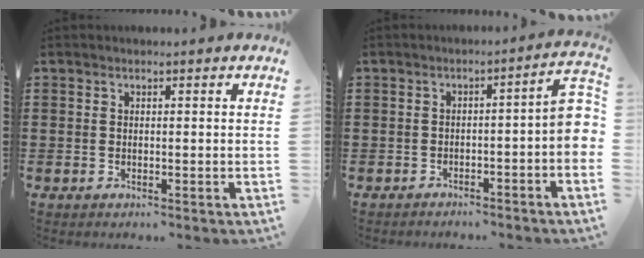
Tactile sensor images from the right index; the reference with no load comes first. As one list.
[{"total": 4.5, "force": [-2.1, 0.7, 3.9], "torque": [-0.053, 0.001, -0.042]}]